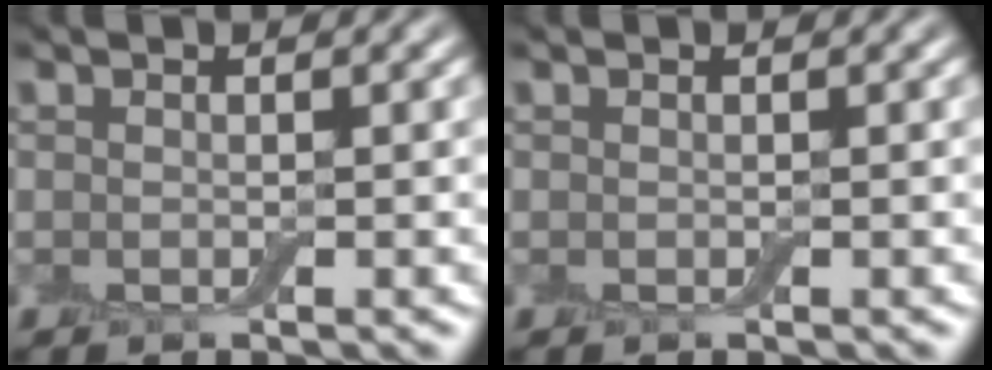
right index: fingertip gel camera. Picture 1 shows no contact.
{"total": 0.0}